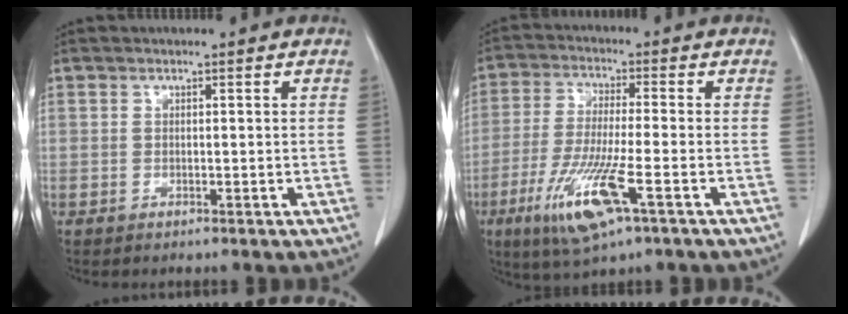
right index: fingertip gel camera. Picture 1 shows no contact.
{"total": 11.7, "force": [-5.2, 1.0, 10.4], "torque": [-0.214, -0.028, -0.096]}